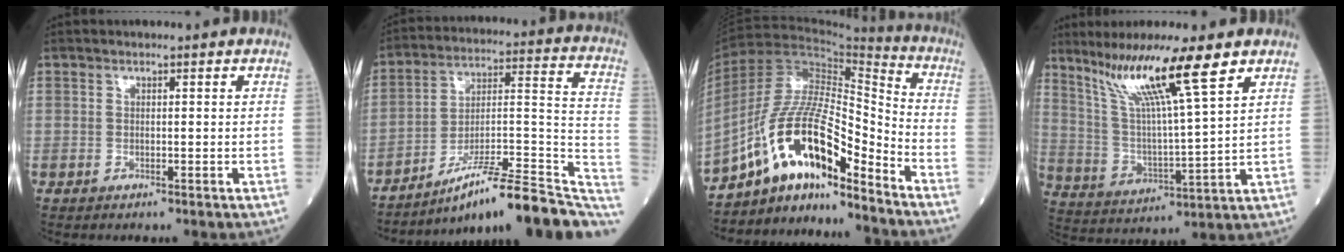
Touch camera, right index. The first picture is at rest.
{"total": 20.6, "force": [-16.0, 2.2, 12.9], "torque": [-0.130, 0.029, -0.253]}
{"total": 15.6, "force": [-10.4, 3.4, 11.1], "torque": [-0.208, 0.030, -0.182]}
{"total": 13.9, "force": [9.1, -0.8, 10.5], "torque": [-0.200, 0.008, 0.167]}